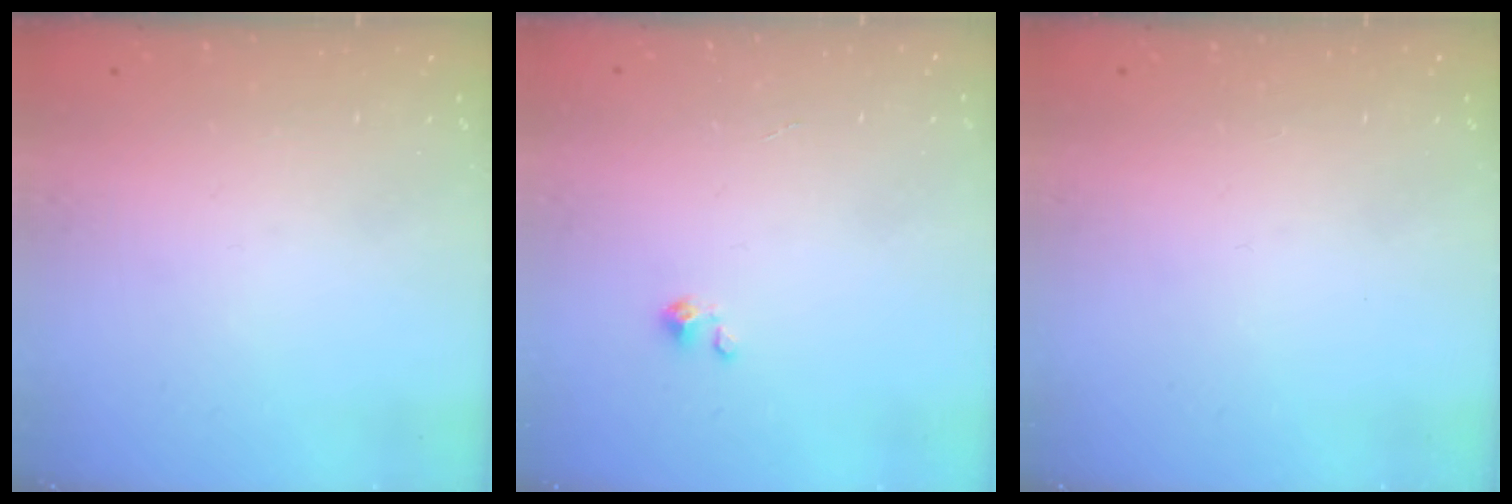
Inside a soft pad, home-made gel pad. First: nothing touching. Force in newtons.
{"total": 0.9, "press": 0.9, "slide": 0.1}
{"total": 0.0}